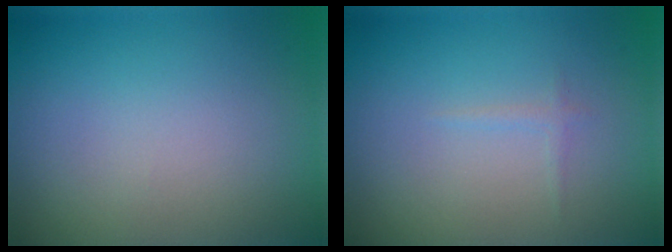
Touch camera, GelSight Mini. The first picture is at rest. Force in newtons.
{"total": 0.6, "press": 0.6, "slide": 0.0}